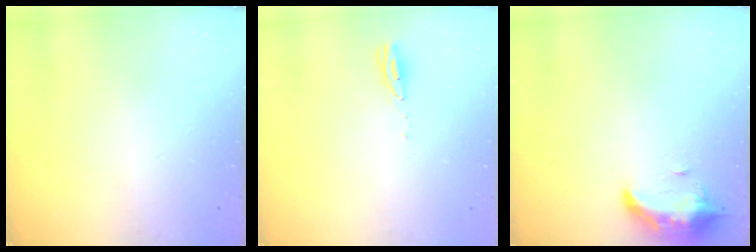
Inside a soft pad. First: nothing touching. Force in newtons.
{"total": 3.4, "press": 3.4, "slide": 0.3}
{"total": 9.5, "press": 9.0, "slide": 3.1}